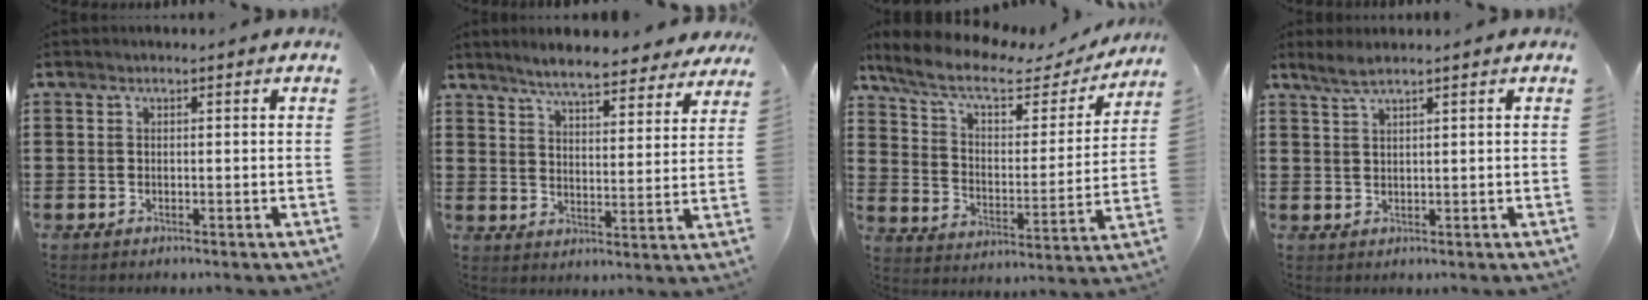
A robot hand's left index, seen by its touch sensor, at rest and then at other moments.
{"total": 6.2, "force": [5.7, 0.3, 2.4], "torque": [-0.060, -0.026, 0.100]}
{"total": 8.8, "force": [6.4, 2.6, 5.5], "torque": [-0.129, -0.029, 0.108]}
{"total": 2.3, "force": [1.7, -0.1, 1.5], "torque": [-0.033, 0.000, 0.032]}